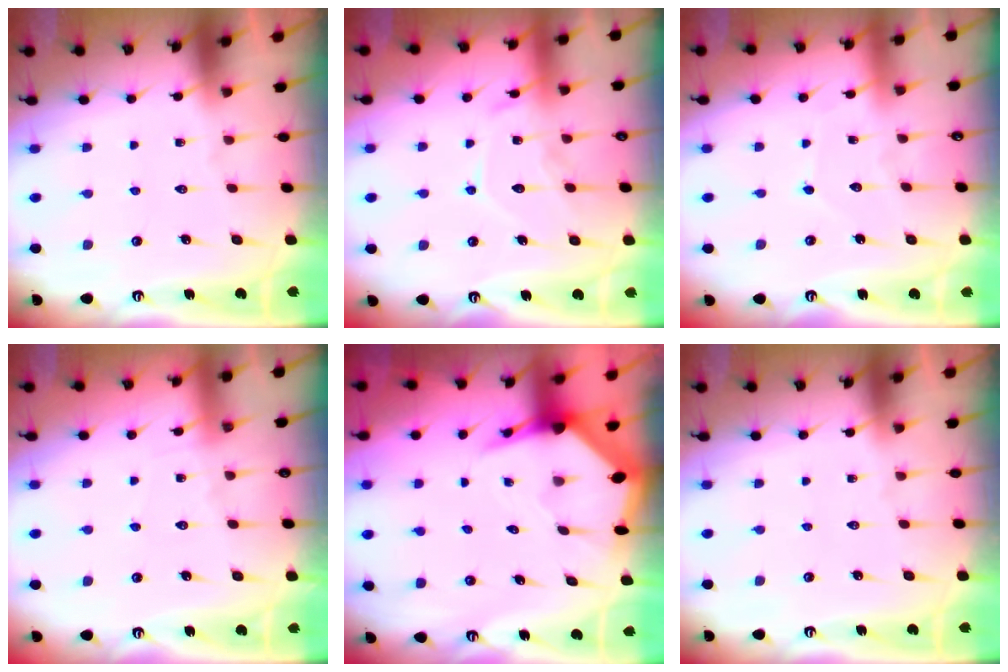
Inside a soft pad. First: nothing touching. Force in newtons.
{"total": 11.9, "press": 11.8, "slide": 0.9}
{"total": 3.5, "press": 3.5, "slide": 0.4}
{"total": 5.1, "press": 5.1, "slide": 0.6}
{"total": 4.9, "press": 4.9, "slide": 0.6}
{"total": 0.0}